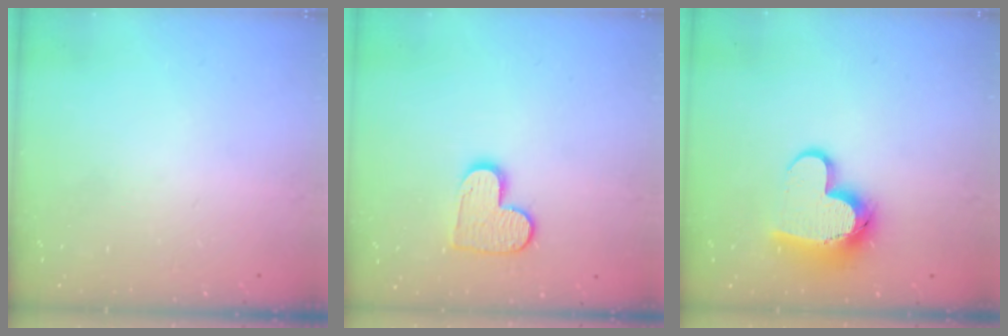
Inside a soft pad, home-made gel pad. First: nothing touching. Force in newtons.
{"total": 9.6, "press": 9.6, "slide": 0.6}
{"total": 12.4, "press": 12.3, "slide": 1.2}